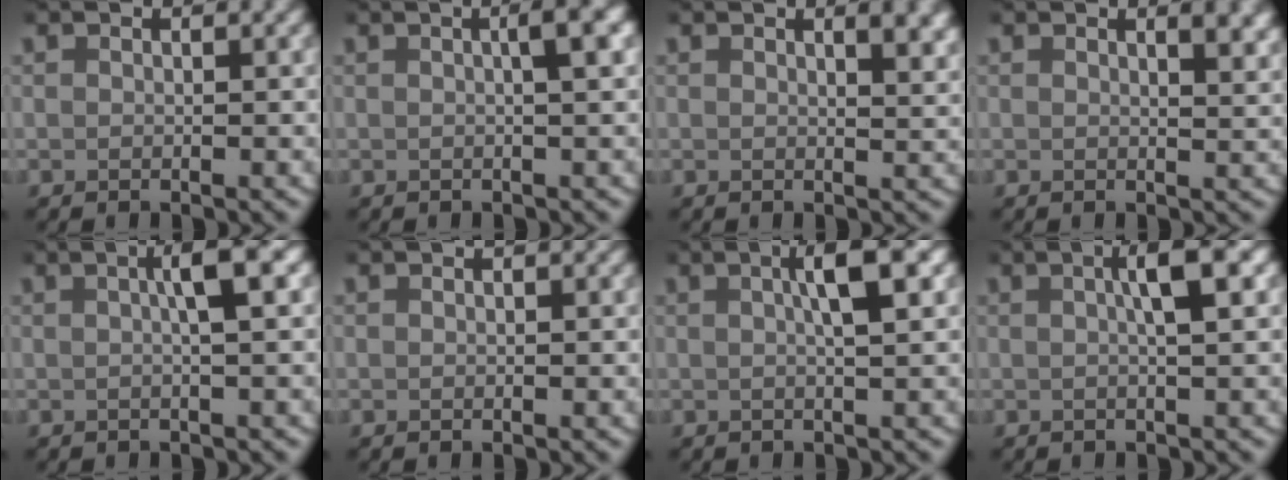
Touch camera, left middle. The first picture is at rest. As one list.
[{"total": 2.5, "force": [0.5, 0.2, 2.4], "torque": [-0.032, 0.014, 0.002]}, {"total": 1.9, "force": [1.2, 0.2, 1.5], "torque": [-0.014, -0.005, 0.020]}, {"total": 1.8, "force": [1.2, 0.2, 1.3], "torque": [-0.011, -0.006, 0.019]}, {"total": 3.2, "force": [0.5, 0.1, 3.1], "torque": [-0.047, 0.017, 0.001]}, {"total": 0.0}, {"total": 3.8, "force": [1.0, 0.3, 3.7], "torque": [-0.058, 0.014, 0.009]}, {"total": 3.5, "force": [0.7, 0.2, 3.4], "torque": [-0.053, 0.015, 0.005]}]